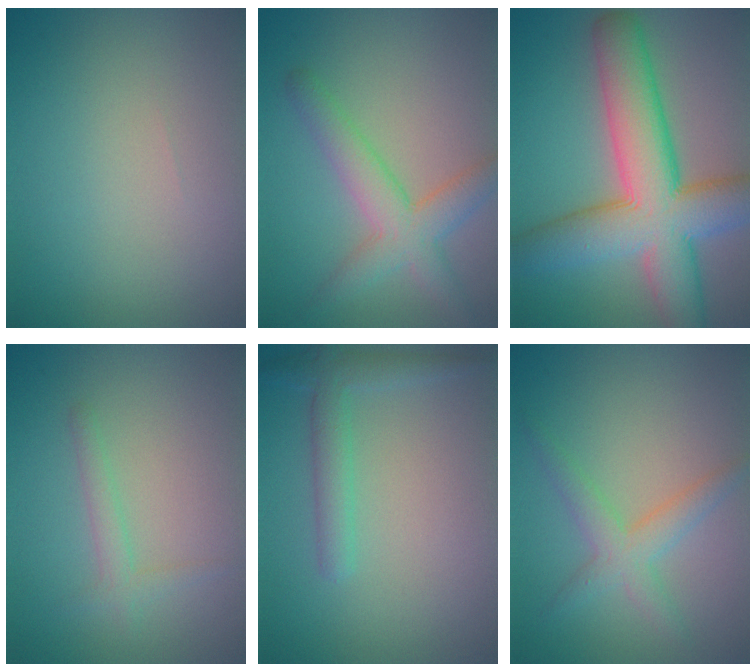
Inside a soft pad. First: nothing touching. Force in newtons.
{"total": 4.5, "press": 4.5, "slide": 0.2}
{"total": 11.3, "press": 11.2, "slide": 0.5}
{"total": 1.6, "press": 1.6, "slide": 0.1}
{"total": 2.6, "press": 2.6, "slide": 0.2}
{"total": 2.9, "press": 2.9, "slide": 0.1}